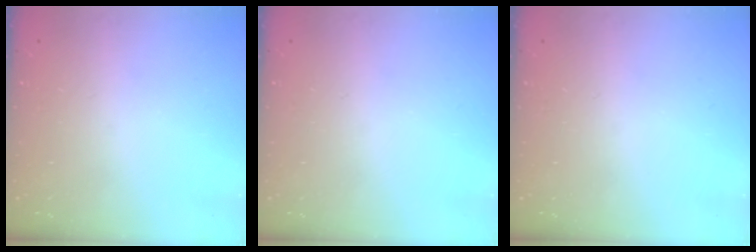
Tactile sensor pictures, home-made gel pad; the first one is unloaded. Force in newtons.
{"total": 0.0}
{"total": 0.0}